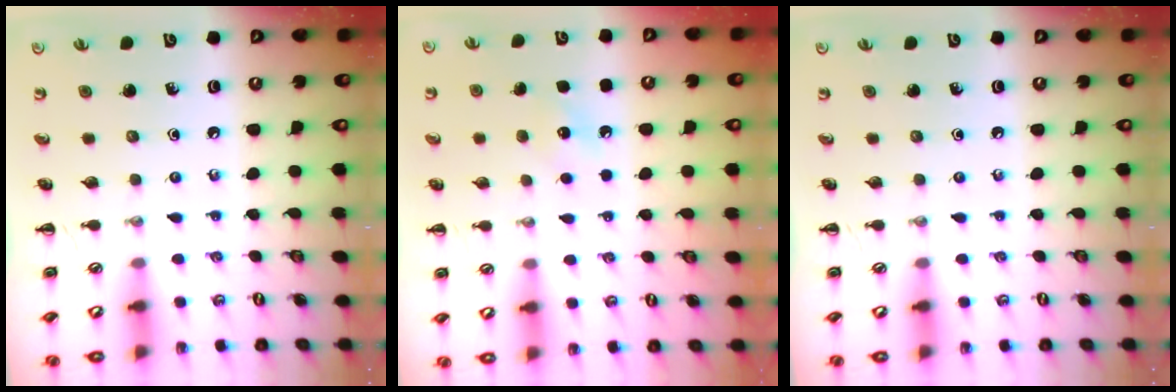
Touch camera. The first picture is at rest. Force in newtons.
{"total": 6.4, "press": 6.3, "slide": 1.5}
{"total": 0.0}